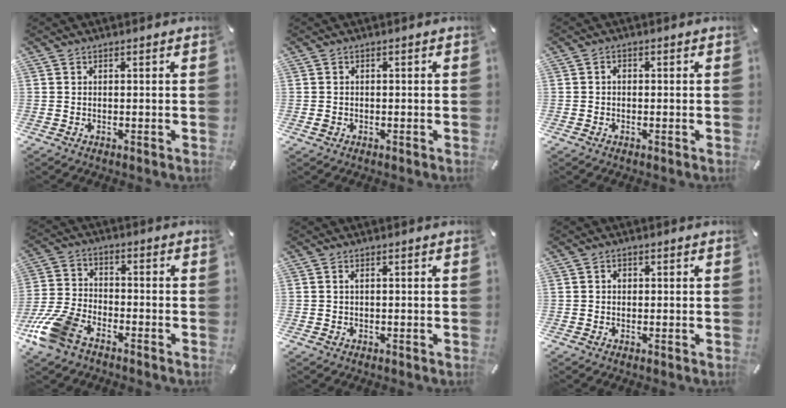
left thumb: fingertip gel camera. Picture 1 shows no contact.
{"total": 1.3, "force": [-0.5, 1.0, 0.6], "torque": [-0.011, 0.002, -0.010]}
{"total": 1.0, "force": [-0.3, 0.8, 0.6], "torque": [-0.012, 0.005, -0.008]}
{"total": 12.2, "force": [-8.0, 6.3, 6.7], "torque": [-0.146, 0.036, -0.155]}
{"total": 1.1, "force": [-0.1, 0.6, 0.9], "torque": [-0.017, 0.004, -0.004]}
{"total": 1.2, "force": [-0.1, 1.1, 0.5], "torque": [-0.010, 0.007, -0.005]}